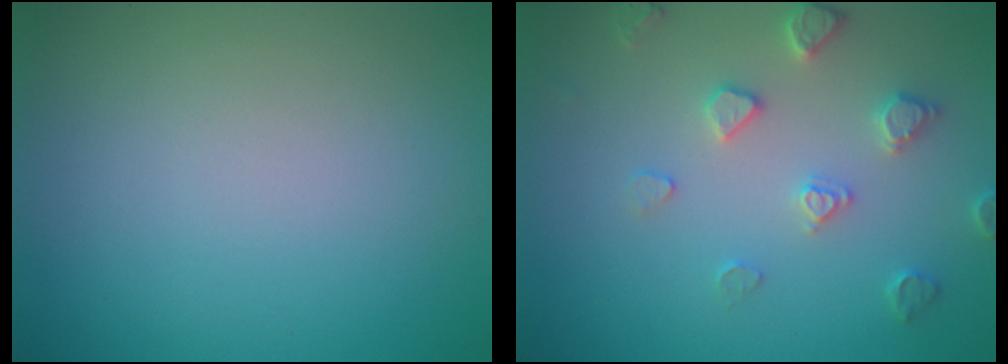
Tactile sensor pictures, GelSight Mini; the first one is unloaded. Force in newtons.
{"total": 2.9, "press": 2.8, "slide": 0.7}